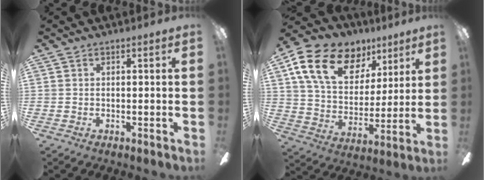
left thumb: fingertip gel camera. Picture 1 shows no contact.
{"total": 19.6, "force": [10.6, 12.4, 11.0], "torque": [-0.195, -0.037, 0.197]}